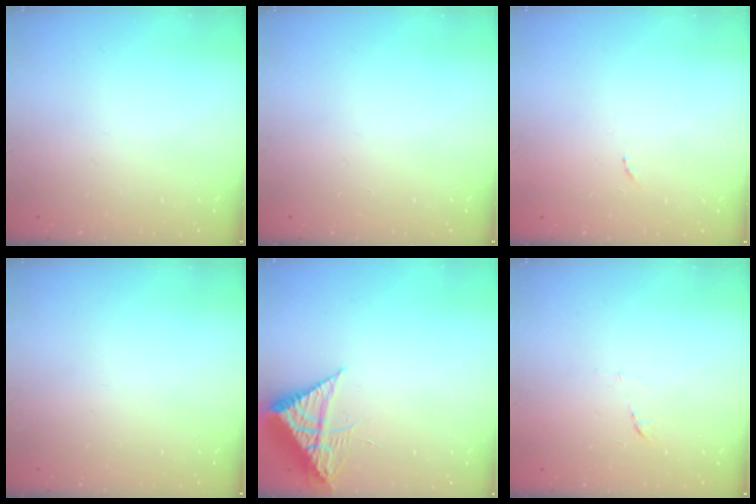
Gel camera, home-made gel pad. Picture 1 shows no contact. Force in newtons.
{"total": 0.0}
{"total": 4.6, "press": 4.6, "slide": 0.6}
{"total": 0.0}
{"total": 8.8, "press": 8.8, "slide": 1.0}
{"total": 5.5, "press": 5.4, "slide": 0.4}